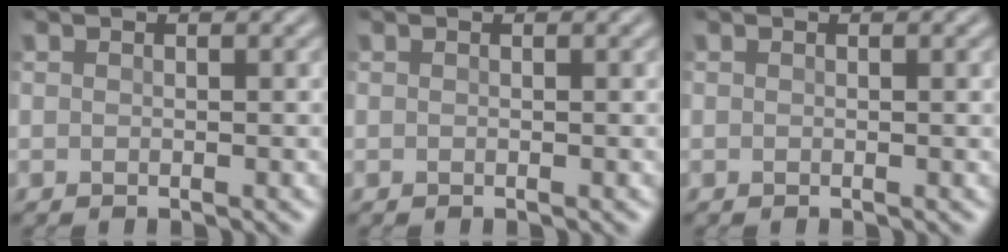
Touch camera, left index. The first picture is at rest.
{"total": 0.0}
{"total": 0.5, "force": [0.1, 0.0, 0.5], "torque": [-0.005, 0.003, 0.001]}